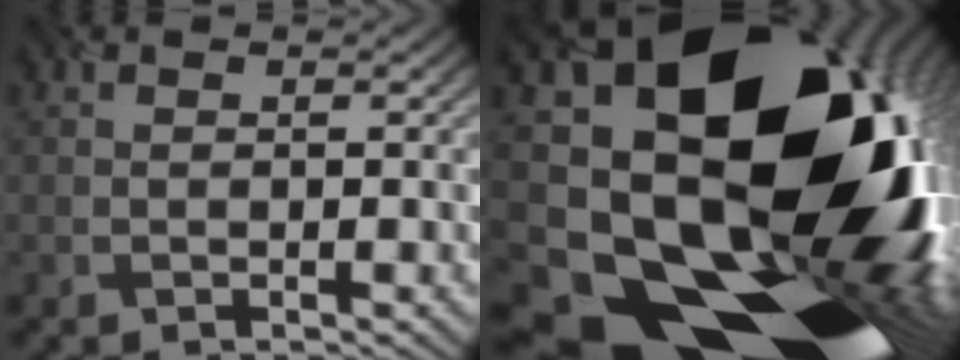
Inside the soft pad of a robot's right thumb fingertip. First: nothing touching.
{"total": 23.2, "force": [-2.8, 17.2, 15.3], "torque": [-0.259, -0.082, -0.058]}